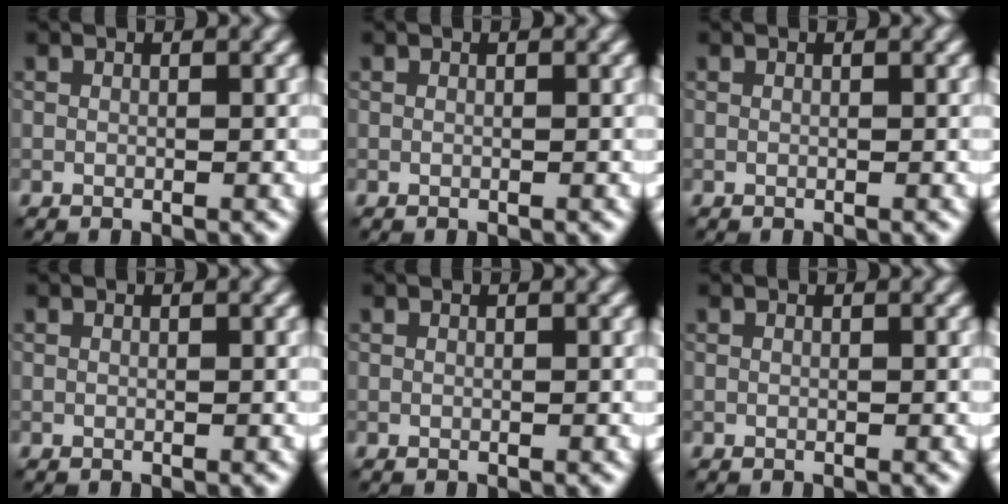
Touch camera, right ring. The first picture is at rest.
{"total": 0.0}
{"total": 0.0}
{"total": 0.0}
{"total": 0.0}
{"total": 0.0}